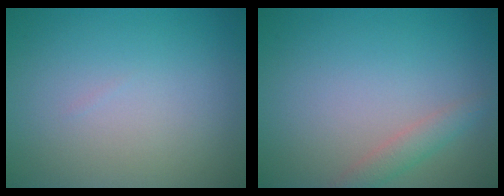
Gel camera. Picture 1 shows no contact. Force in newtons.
{"total": 1.8, "press": 1.8, "slide": 0.1}